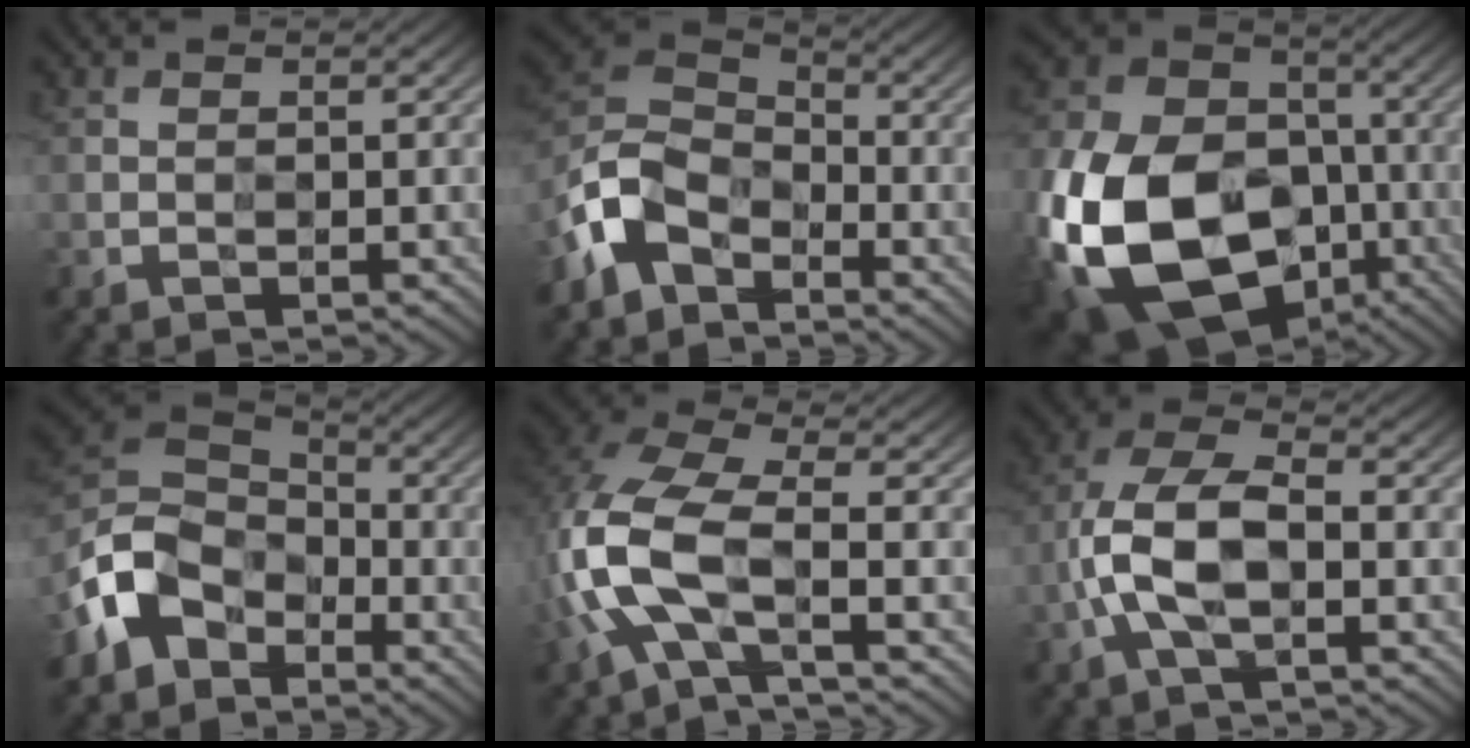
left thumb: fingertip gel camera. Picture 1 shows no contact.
{"total": 8.9, "force": [-5.5, 5.9, 3.9], "torque": [-0.083, 0.000, -0.131]}
{"total": 19.5, "force": [-7.0, 14.1, 11.5], "torque": [-0.287, -0.042, -0.124]}
{"total": 8.8, "force": [-4.9, 6.5, 3.2], "torque": [-0.069, 0.003, -0.119]}
{"total": 10.3, "force": [-2.6, 5.1, 8.6], "torque": [-0.225, 0.005, -0.060]}
{"total": 9.1, "force": [-2.1, 4.7, 7.5], "torque": [-0.158, 0.008, -0.043]}